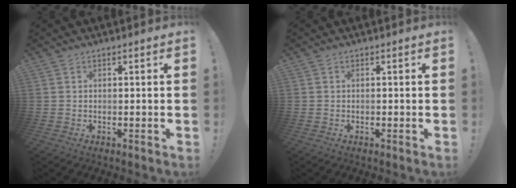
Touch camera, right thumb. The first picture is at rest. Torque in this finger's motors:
{"motor_torque": [0.39, 0.09, -0.44, 0.07, 0.05]}